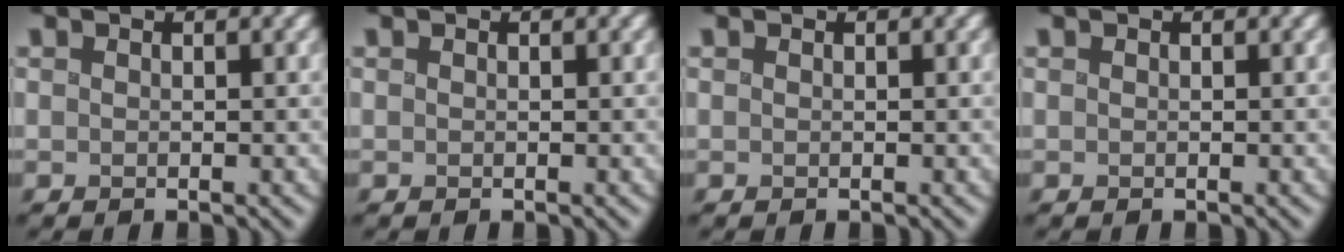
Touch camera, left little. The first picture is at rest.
{"total": 0.0}
{"total": 0.0}
{"total": 0.0}